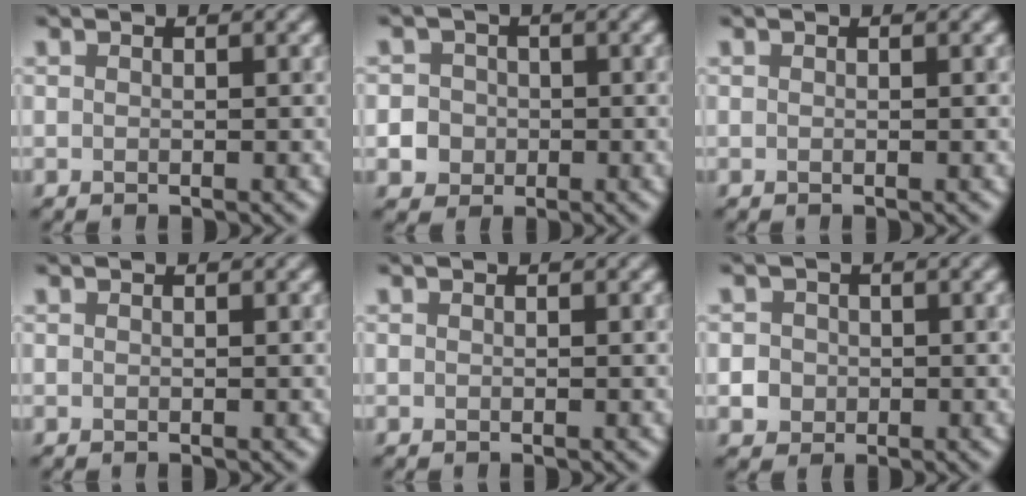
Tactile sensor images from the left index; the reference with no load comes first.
{"total": 5.0, "force": [-0.9, 4.7, 1.3], "torque": [-0.003, 0.015, -0.032]}
{"total": 0.0}
{"total": 0.0}
{"total": 0.0}
{"total": 3.4, "force": [-0.1, 3.3, 1.1], "torque": [0.001, 0.016, -0.017]}